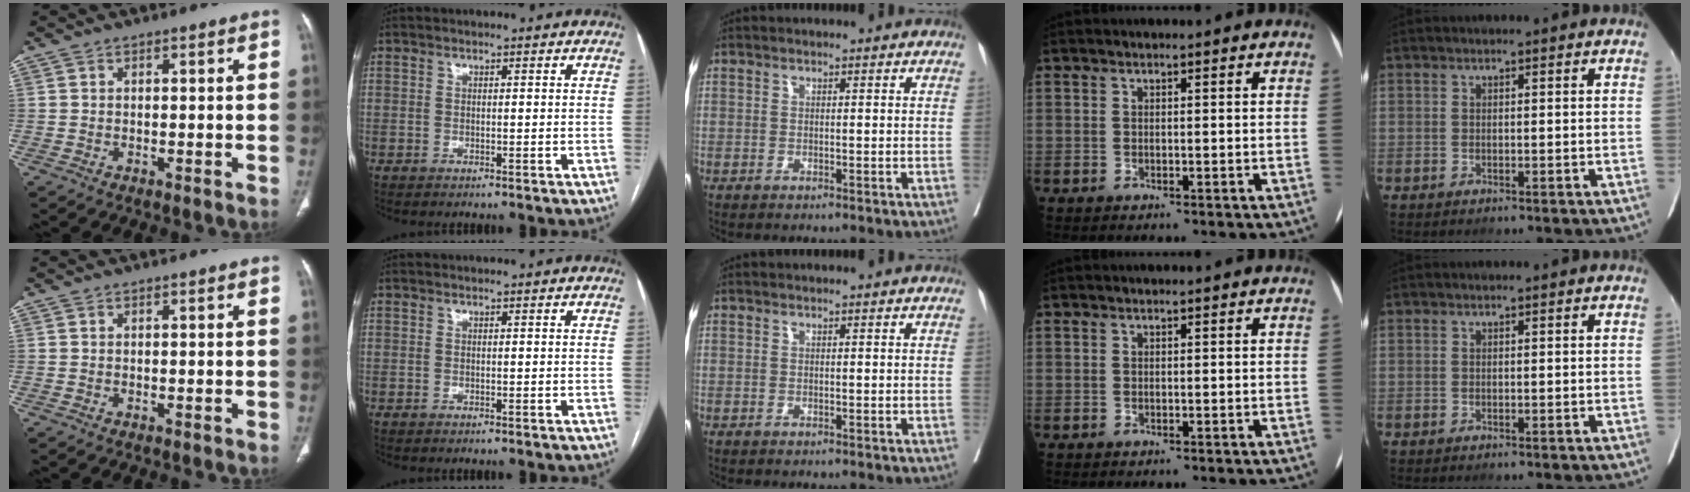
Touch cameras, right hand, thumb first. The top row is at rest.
{}